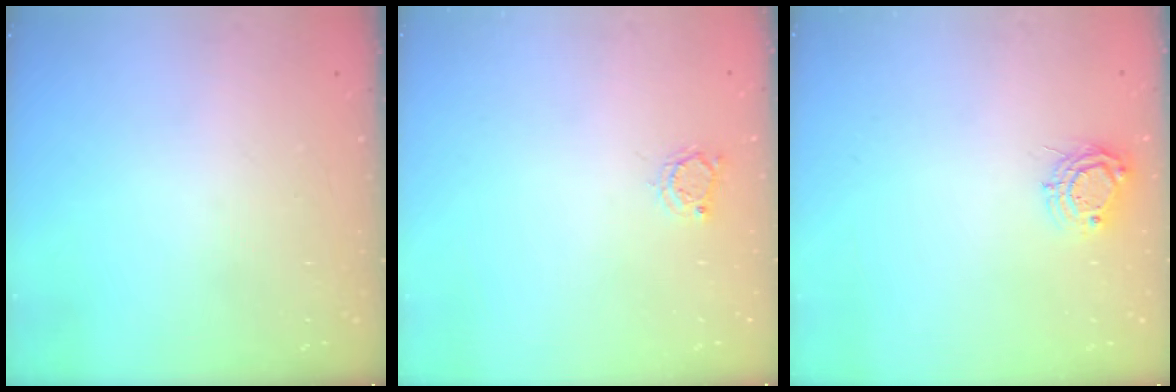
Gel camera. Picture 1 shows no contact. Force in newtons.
{"total": 2.9, "press": 2.8, "slide": 0.4}
{"total": 7.4, "press": 7.3, "slide": 0.7}